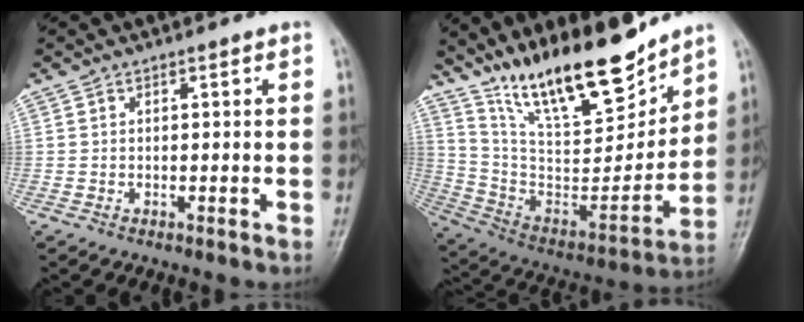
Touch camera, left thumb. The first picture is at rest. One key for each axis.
{"total": 22.2, "fx": 17.2, "fy": 6.2, "fz": 12.6, "tx": -0.172, "ty": -0.102, "tz": 0.308}